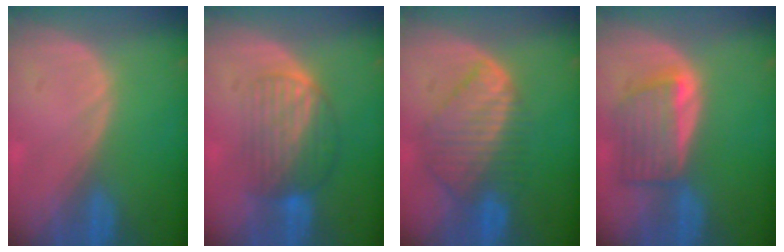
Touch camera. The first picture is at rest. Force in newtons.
{"total": 6.8, "press": 6.5, "slide": 2.0}
{"total": 8.8, "press": 7.7, "slide": 4.2}
{"total": 6.2, "press": 6.2, "slide": 0.4}